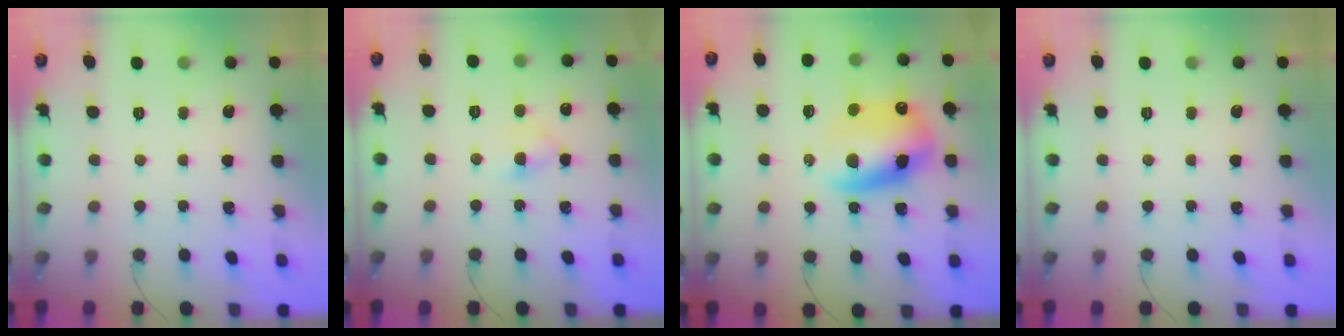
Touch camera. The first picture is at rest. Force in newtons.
{"total": 4.2, "press": 4.0, "slide": 1.3}
{"total": 14.4, "press": 13.9, "slide": 3.8}
{"total": 0.0}